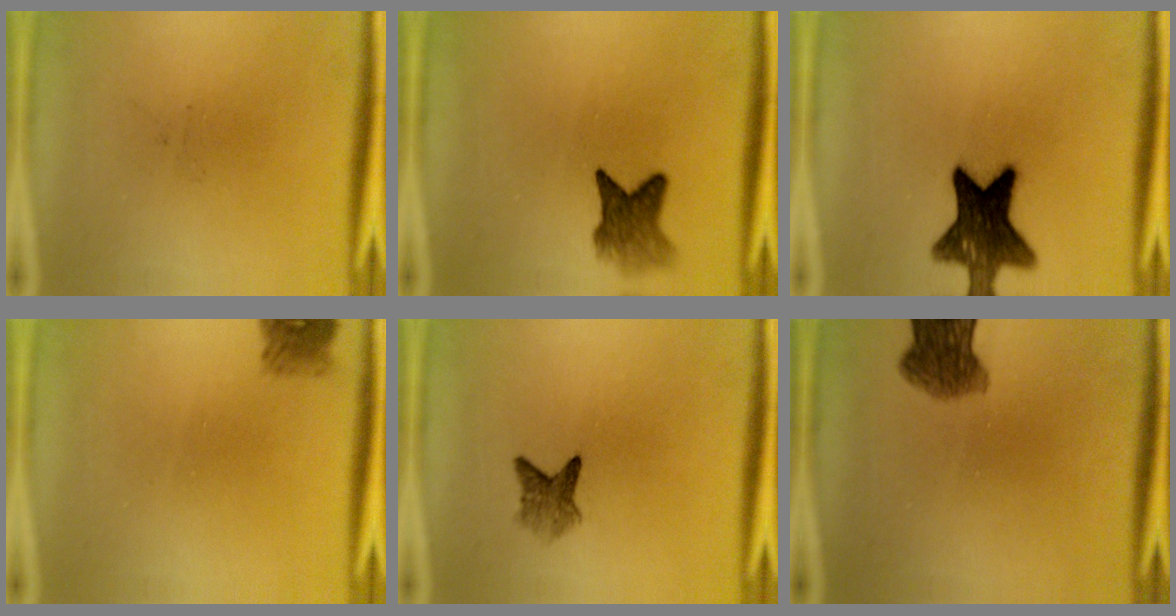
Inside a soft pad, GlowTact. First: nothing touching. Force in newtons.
{"total": 4.7}
{"total": 13.1}
{"total": 2.1}
{"total": 2.9}
{"total": 6.4}